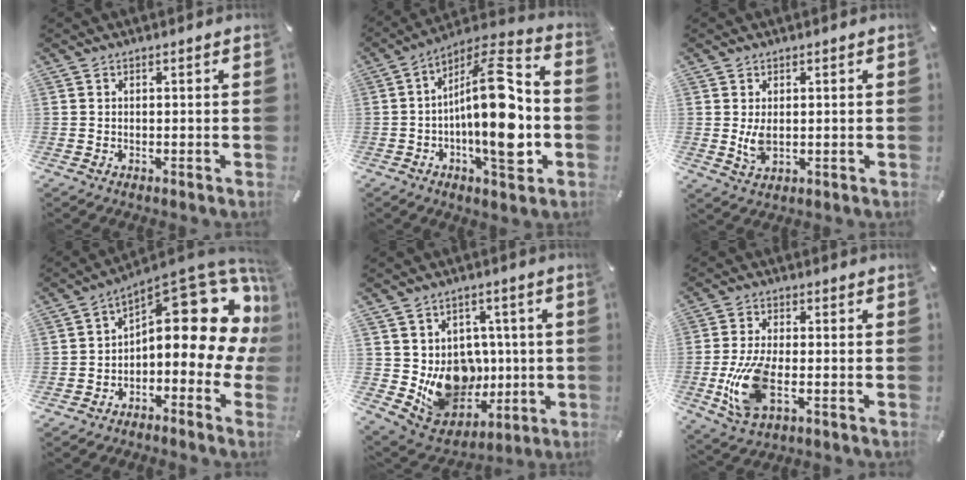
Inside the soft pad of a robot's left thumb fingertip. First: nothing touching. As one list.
[{"total": 21.9, "force": [-3.4, 7.6, 20.2], "torque": [-0.334, 0.002, -0.056]}, {"total": 4.3, "force": [0.2, 2.5, 3.5], "torque": [-0.081, -0.006, -0.003]}, {"total": 17.3, "force": [7.5, 8.0, 13.5], "torque": [-0.151, -0.079, 0.120]}, {"total": 14.5, "force": [-0.4, 13.3, 5.9], "torque": [-0.090, -0.016, 0.025]}, {"total": 11.4, "force": [-2.7, 5.3, 9.8], "torque": [-0.219, -0.011, -0.047]}]